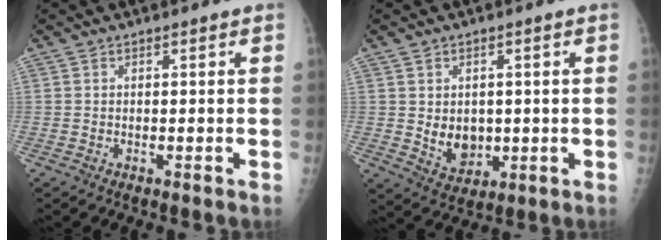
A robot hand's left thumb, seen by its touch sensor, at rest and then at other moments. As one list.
[{"total": 6.3, "force": [0.1, 4.9, 3.9], "torque": [-0.037, -0.011, 0.018]}]